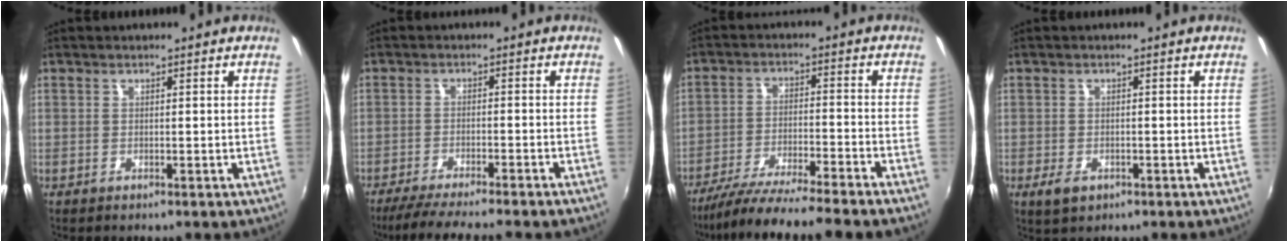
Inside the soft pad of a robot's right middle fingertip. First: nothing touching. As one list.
[{"total": 9.3, "force": [-8.1, -1.0, 4.5], "torque": [-0.100, -0.020, -0.128]}, {"total": 13.6, "force": [-11.9, -2.3, 6.1], "torque": [-0.130, -0.033, -0.201]}, {"total": 3.1, "force": [-1.5, 1.8, 2.0], "torque": [-0.043, -0.008, -0.025]}]